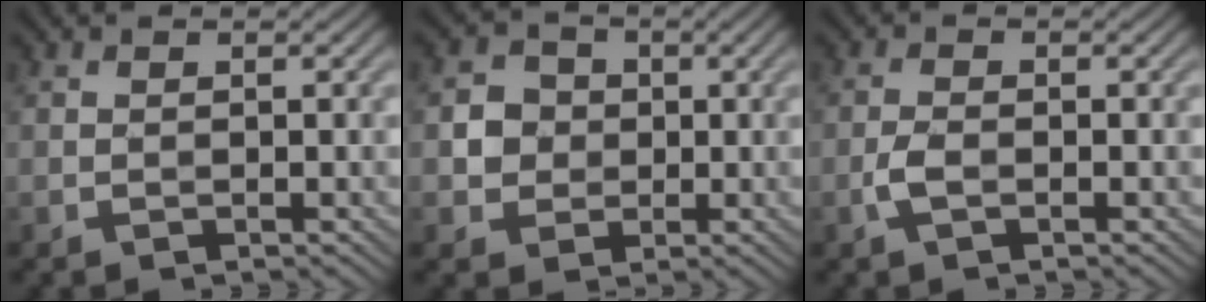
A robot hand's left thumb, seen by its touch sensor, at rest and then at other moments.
{"total": 3.8, "force": [0.1, 3.6, 1.3], "torque": [-0.034, 0.002, -0.012]}
{"total": 2.0, "force": [-0.8, 0.8, 1.6], "torque": [-0.037, 0.003, -0.022]}